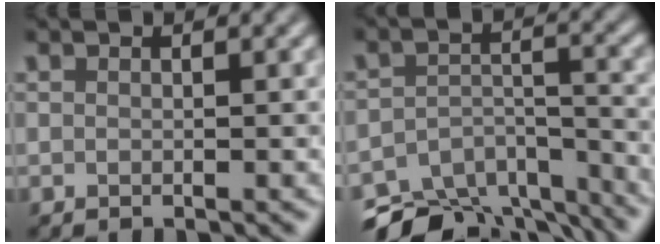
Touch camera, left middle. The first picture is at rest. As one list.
[{"total": 10.5, "force": [-9.2, 4.2, 2.9], "torque": [-0.032, -0.005, -0.122]}]